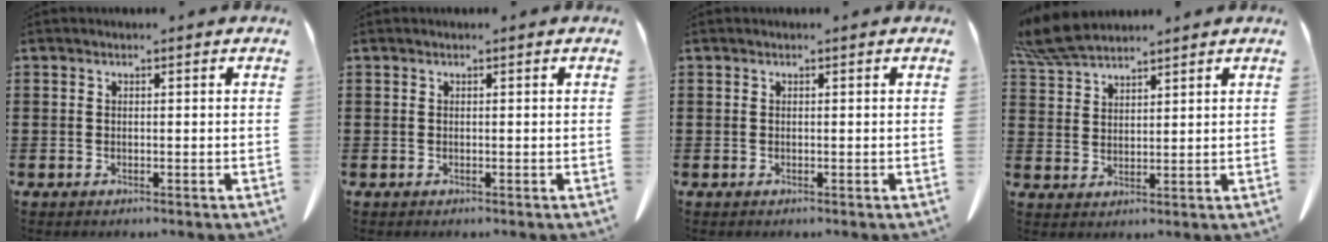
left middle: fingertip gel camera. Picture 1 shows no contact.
{"total": 0.0}
{"total": 0.0}
{"total": 6.4, "force": [5.7, 1.1, 2.7], "torque": [-0.072, -0.011, 0.112]}